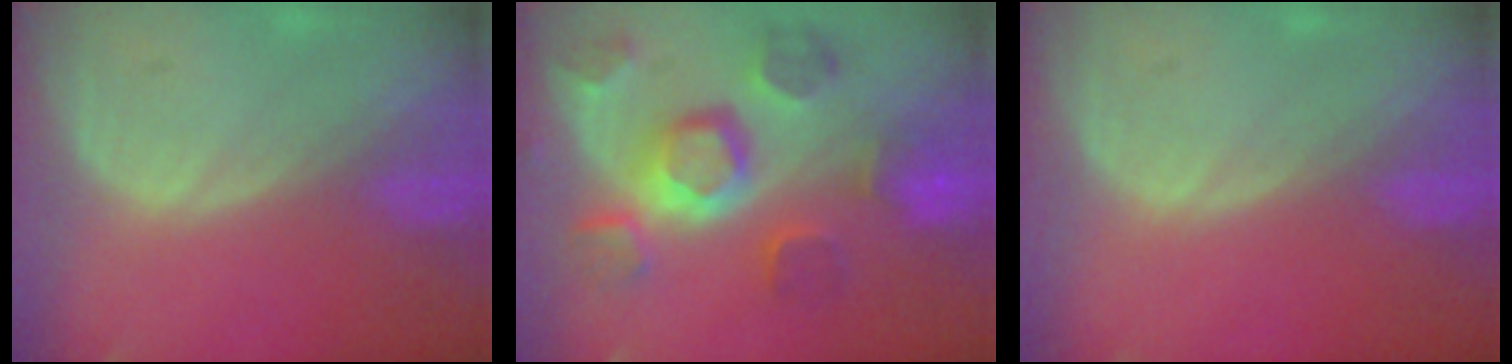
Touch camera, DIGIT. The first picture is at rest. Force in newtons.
{"total": 11.2, "press": 9.9, "slide": 5.3}
{"total": 0.0}